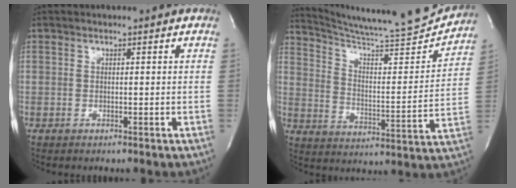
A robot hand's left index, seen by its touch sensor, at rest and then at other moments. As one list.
[{"total": 18.4, "force": [17.9, -0.7, 4.3], "torque": [-0.084, -0.071, 0.259]}]